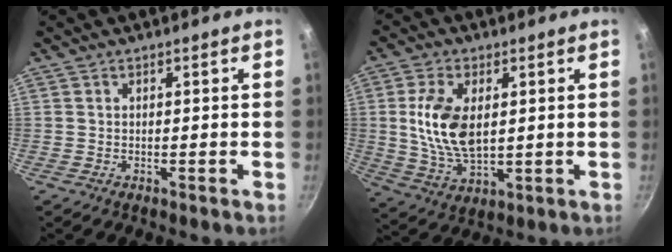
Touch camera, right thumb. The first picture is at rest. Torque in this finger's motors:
{"motor_torque": [0.98, 0.72, 1.12, -0.70, 0.35]}